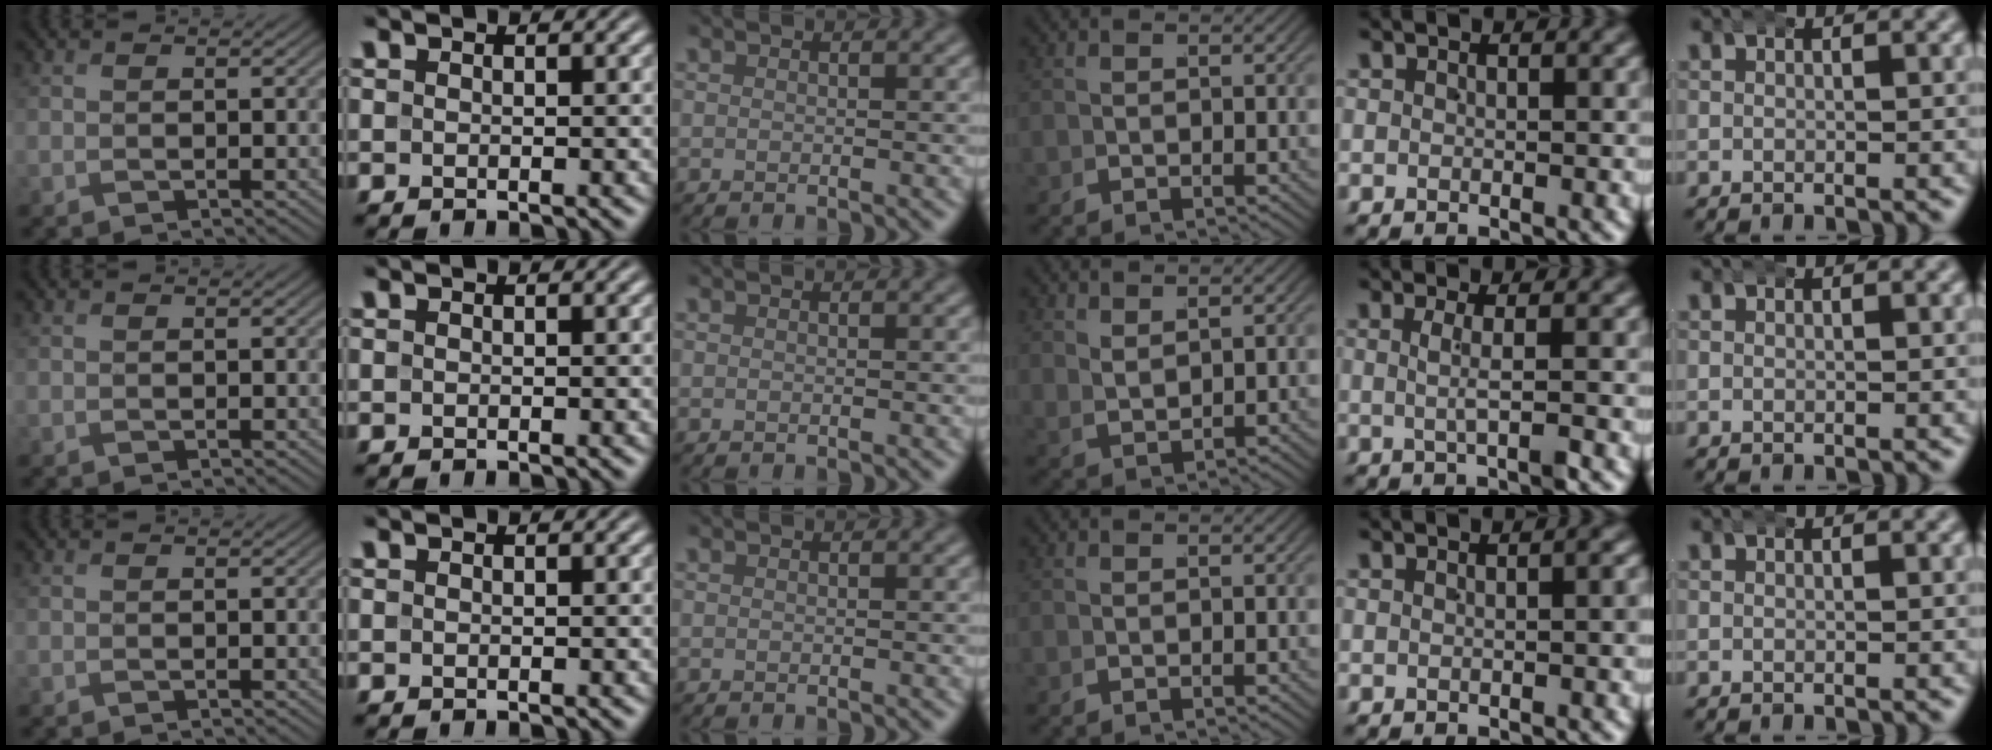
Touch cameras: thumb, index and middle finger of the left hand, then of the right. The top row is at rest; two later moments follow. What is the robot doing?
{"motion": "wrap", "object": "aluminum foil"}